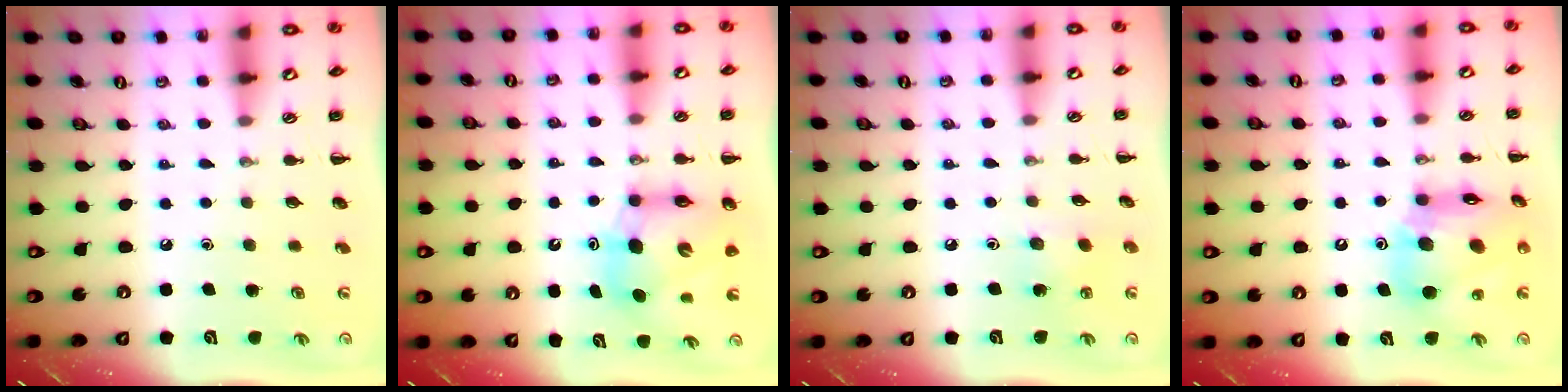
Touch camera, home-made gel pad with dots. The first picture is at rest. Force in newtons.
{"total": 7.4, "press": 7.1, "slide": 2.2}
{"total": 4.4, "press": 4.2, "slide": 1.2}
{"total": 16.4, "press": 15.6, "slide": 5.1}